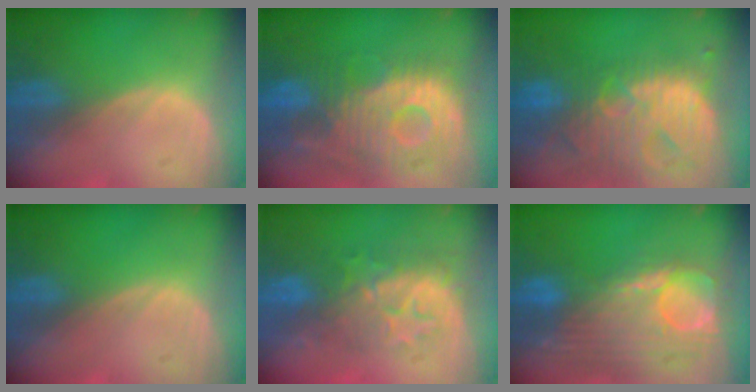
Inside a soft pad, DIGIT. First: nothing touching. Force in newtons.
{"total": 12.1, "press": 10.8, "slide": 5.4}
{"total": 13.8, "press": 11.7, "slide": 7.4}
{"total": 0.0}
{"total": 8.4, "press": 8.1, "slide": 2.0}
{"total": 12.8, "press": 10.8, "slide": 6.9}